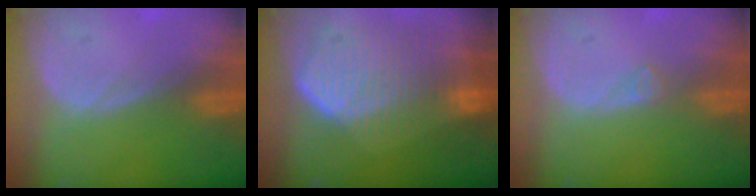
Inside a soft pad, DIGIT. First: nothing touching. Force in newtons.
{"total": 10.8, "press": 9.5, "slide": 5.2}
{"total": 1.1, "press": 1.0, "slide": 0.2}